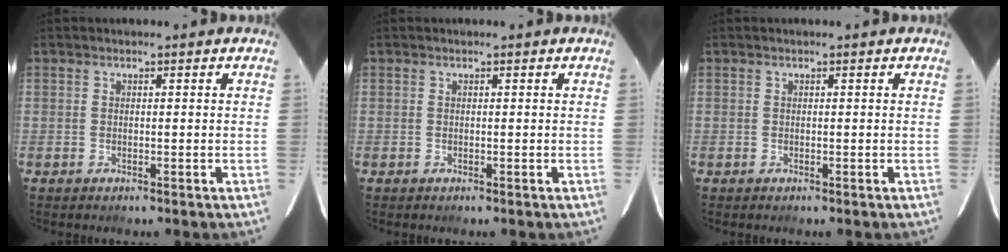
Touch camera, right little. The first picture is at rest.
{"total": 0.0}
{"total": 0.0}